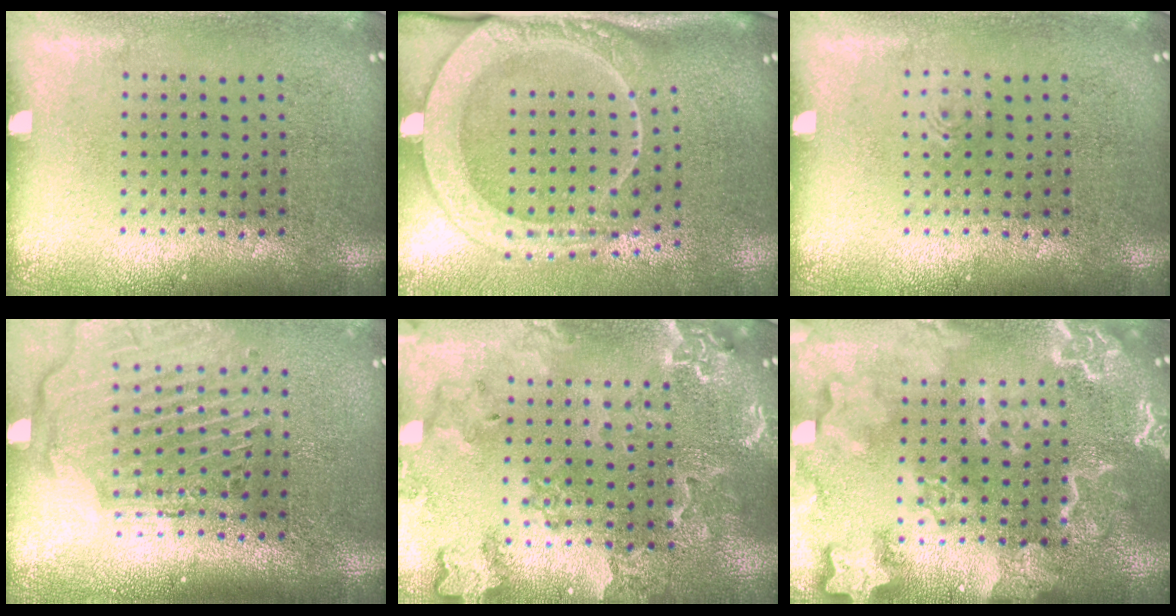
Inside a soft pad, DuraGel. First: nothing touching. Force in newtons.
{"total": 2.7, "press": 2.1, "slide": 1.6}
{"total": 0.6, "press": 0.6, "slide": 0.1}
{"total": 2.7, "press": 2.2, "slide": 1.5}
{"total": 1.7, "press": 1.7, "slide": 0.3}
{"total": 4.7, "press": 4.7, "slide": 0.6}